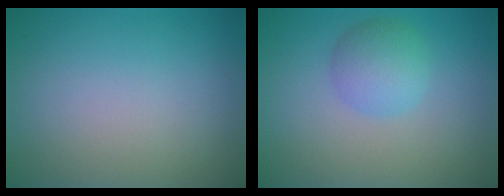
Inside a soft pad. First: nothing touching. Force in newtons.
{"total": 2.6, "press": 2.6, "slide": 0.2}